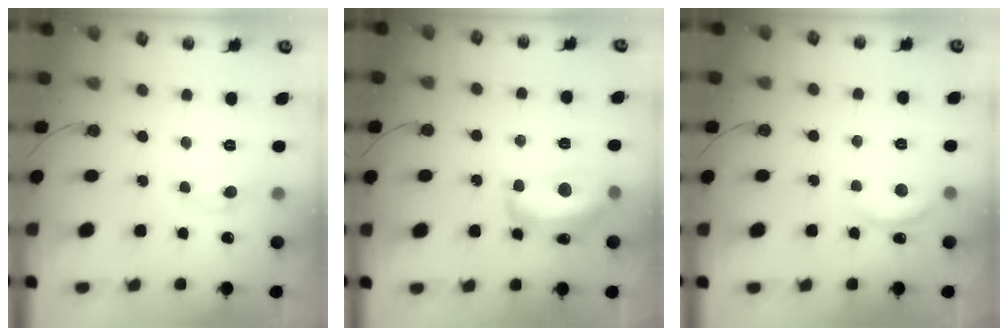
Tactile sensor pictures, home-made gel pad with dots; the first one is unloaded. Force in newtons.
{"total": 10.2, "press": 10.2, "slide": 1.0}
{"total": 5.1, "press": 5.1, "slide": 0.5}